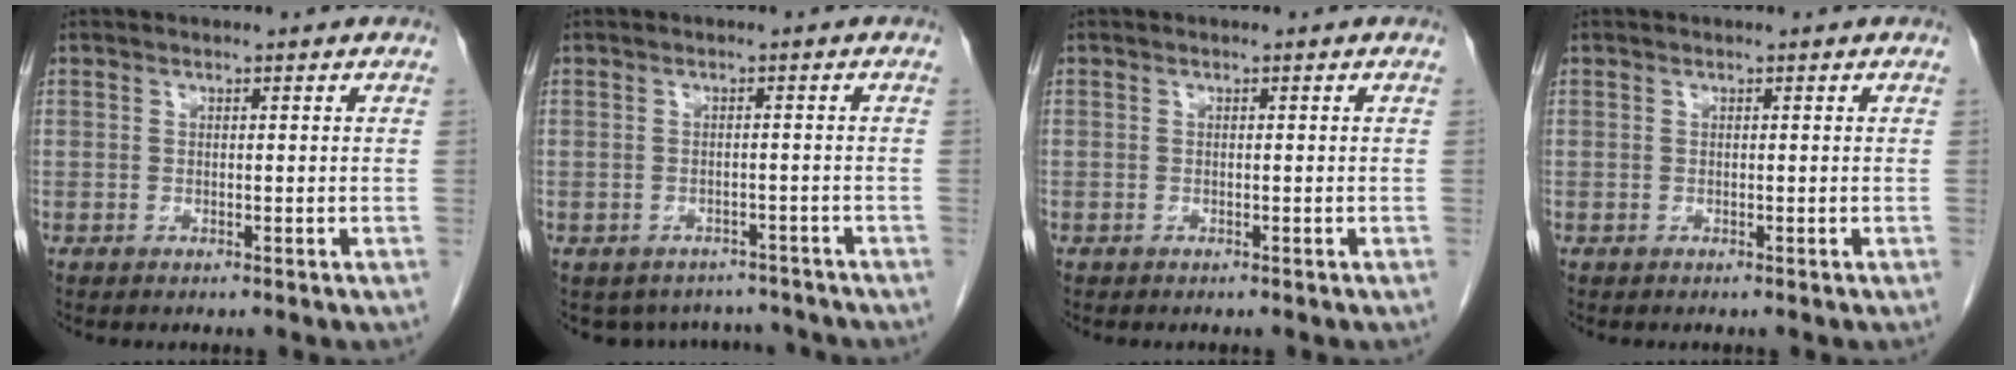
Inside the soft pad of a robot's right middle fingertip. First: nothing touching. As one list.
[{"total": 6.7, "force": [-6.0, 2.9, 0.4], "torque": [0.002, 0.014, -0.069]}, {"total": 0.0}, {"total": 0.0}]